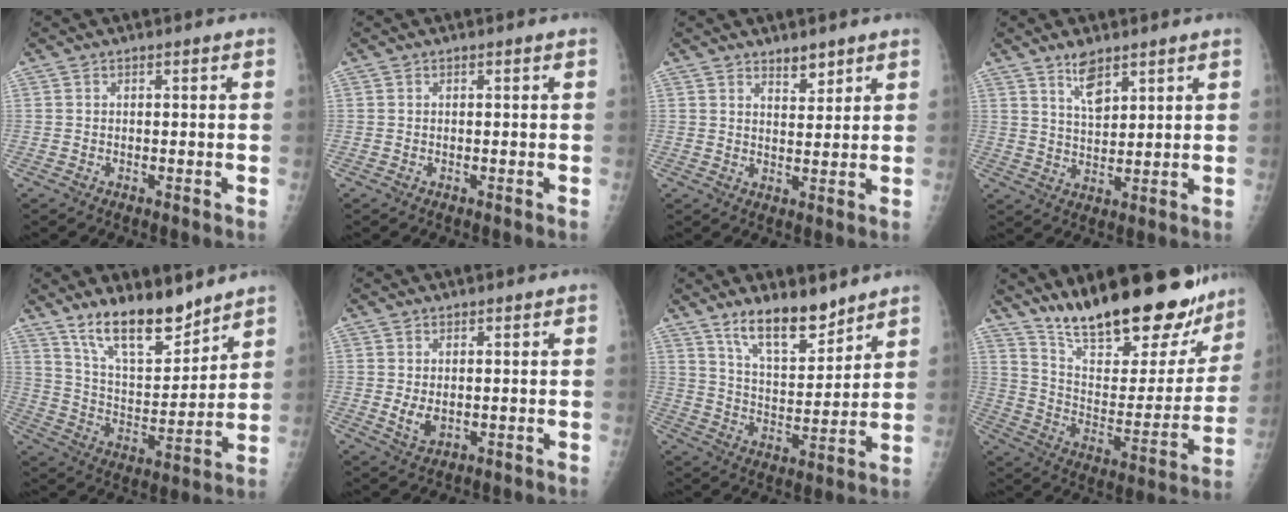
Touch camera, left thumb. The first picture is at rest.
{"total": 0.0}
{"total": 3.5, "force": [2.7, 1.5, 1.6], "torque": [-0.012, -0.022, 0.045]}
{"total": 5.7, "force": [3.8, 2.3, 3.5], "torque": [-0.050, -0.028, 0.073]}
{"total": 14.2, "force": [11.3, 4.6, 7.3], "torque": [-0.091, -0.081, 0.208]}
{"total": 3.1, "force": [0.4, 2.1, 2.2], "torque": [-0.033, -0.009, 0.016]}
{"total": 11.8, "force": [9.1, 4.1, 6.2], "torque": [-0.077, -0.071, 0.167]}
{"total": 28.7, "force": [22.7, 8.8, 15.0], "torque": [-0.193, -0.100, 0.339]}